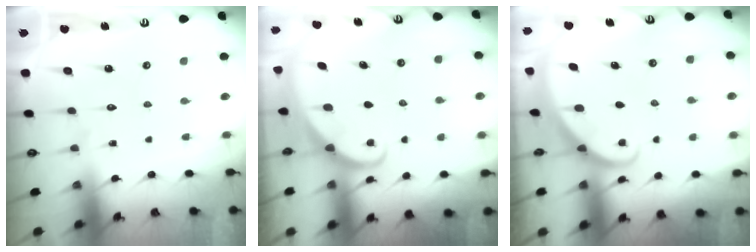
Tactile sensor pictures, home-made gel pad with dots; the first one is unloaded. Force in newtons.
{"total": 1.6, "press": 1.6, "slide": 0.1}
{"total": 2.1, "press": 2.1, "slide": 0.1}